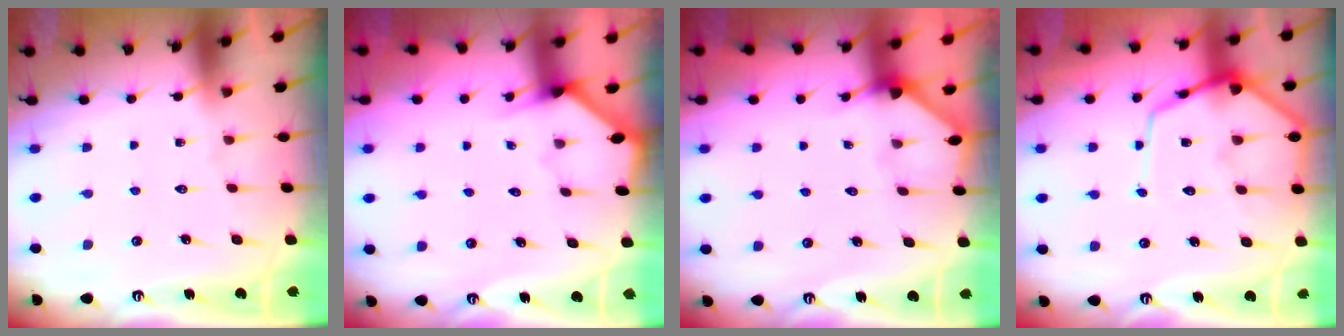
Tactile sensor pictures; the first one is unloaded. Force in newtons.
{"total": 2.4, "press": 2.3, "slide": 0.3}
{"total": 2.7, "press": 2.7, "slide": 0.2}
{"total": 11.5, "press": 11.4, "slide": 1.1}